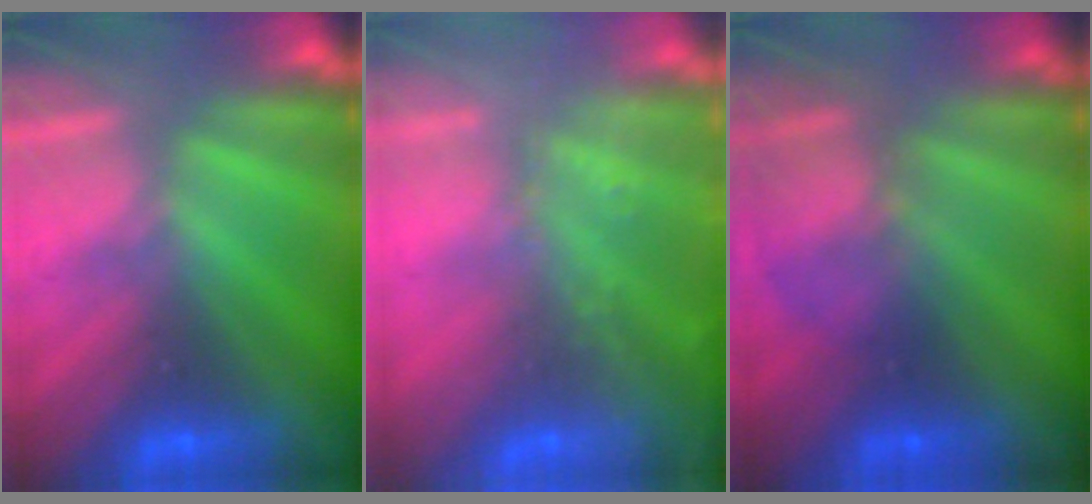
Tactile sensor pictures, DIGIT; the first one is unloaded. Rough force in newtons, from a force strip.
{"total": 7.5}
{"total": 2.2}